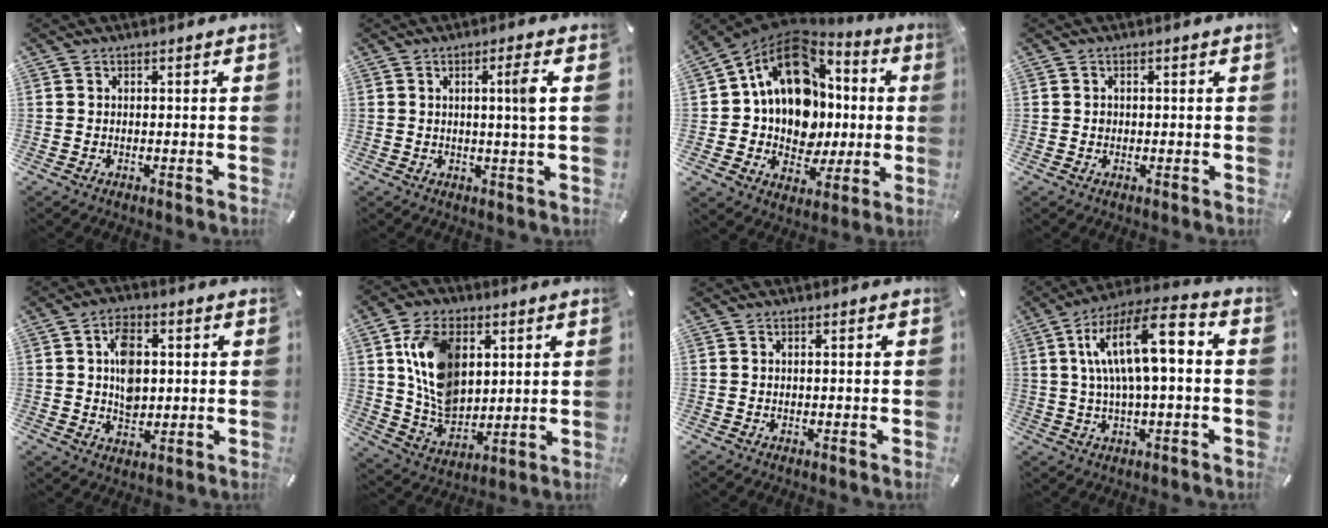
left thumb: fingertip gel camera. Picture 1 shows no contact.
{"total": 5.0, "force": [1.0, -0.4, 4.9], "torque": [-0.087, -0.009, 0.009]}
{"total": 18.5, "force": [4.5, 14.3, 10.9], "torque": [-0.200, -0.024, 0.085]}
{"total": 0.8, "force": [-0.1, 0.7, 0.2], "torque": [-0.003, 0.006, -0.003]}
{"total": 8.0, "force": [1.2, 5.7, 5.5], "torque": [-0.072, -0.001, 0.018]}
{"total": 15.1, "force": [4.5, 10.6, 9.7], "torque": [-0.197, -0.001, 0.086]}
{"total": 0.0}
{"total": 14.9, "force": [3.0, 5.5, 13.5], "torque": [-0.243, 0.002, 0.050]}